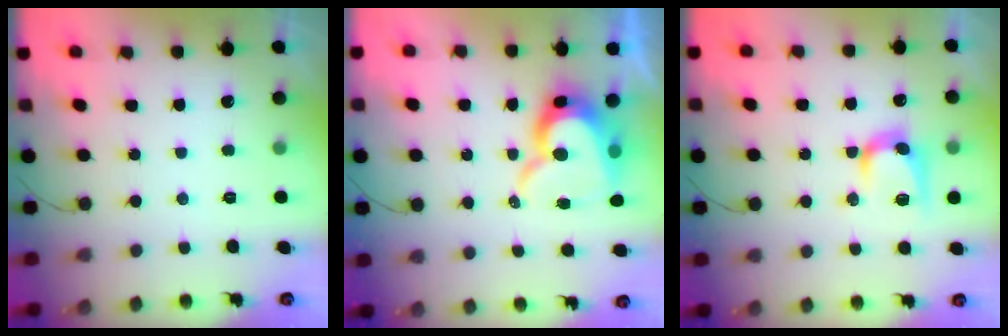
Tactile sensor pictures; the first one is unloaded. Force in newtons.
{"total": 14.7, "press": 14.7, "slide": 1.4}
{"total": 10.4, "press": 10.4, "slide": 0.4}